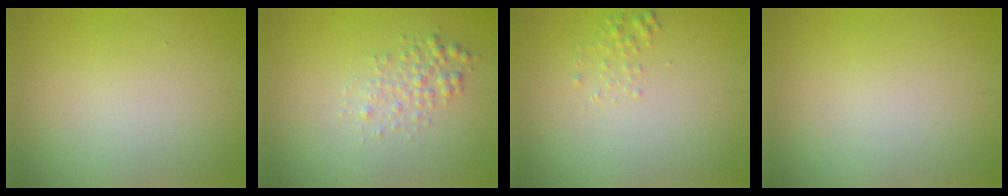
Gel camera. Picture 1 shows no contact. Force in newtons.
{"total": 1.8, "press": 1.8, "slide": 0.0}
{"total": 1.0, "press": 1.0, "slide": 0.0}
{"total": 0.0}